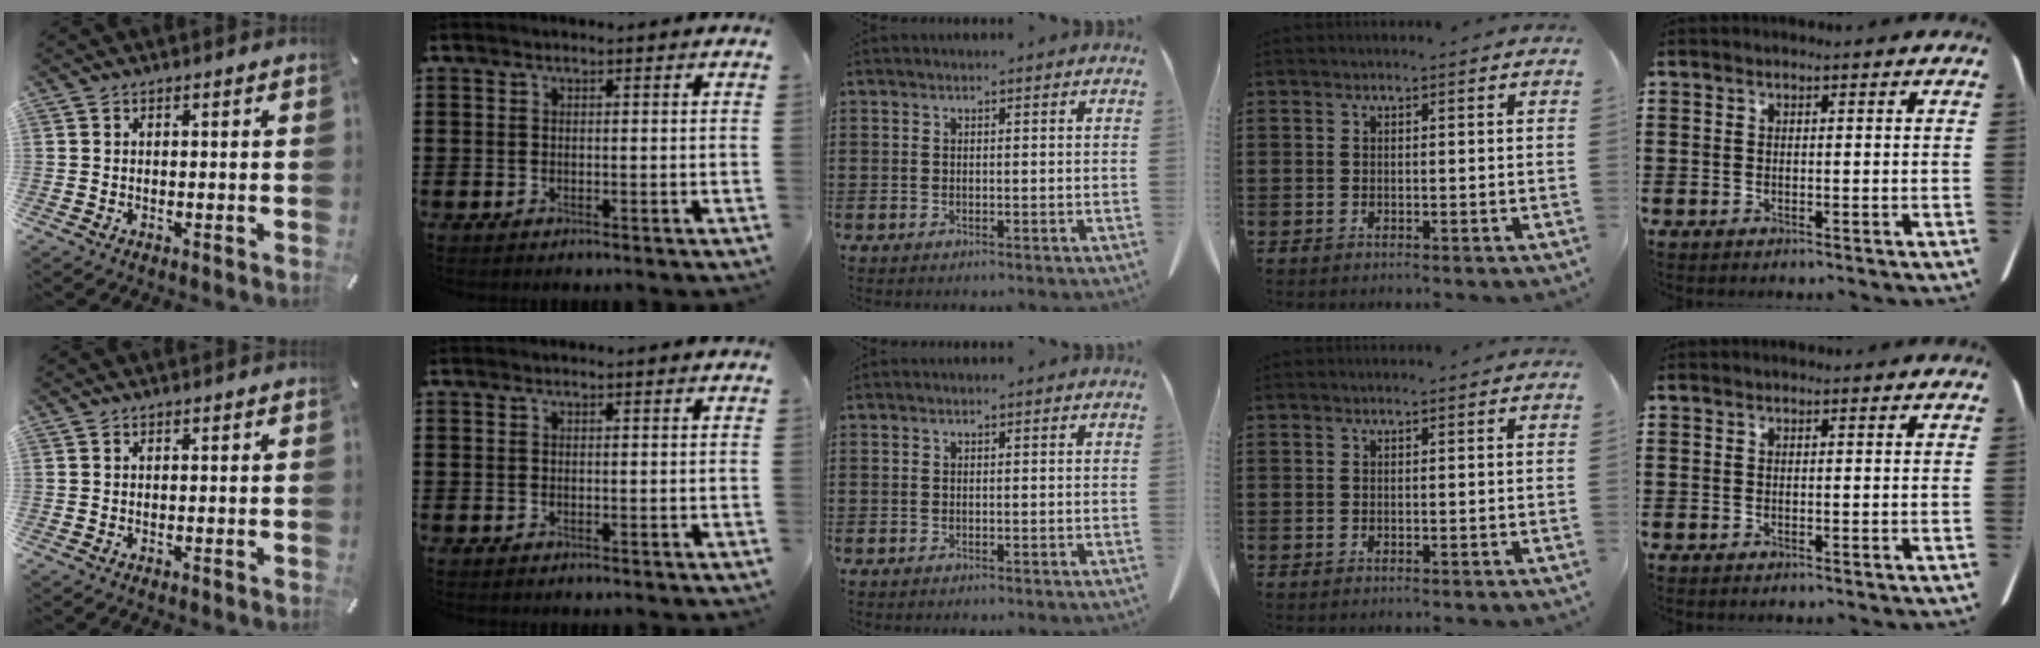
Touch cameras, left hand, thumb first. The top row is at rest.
{}